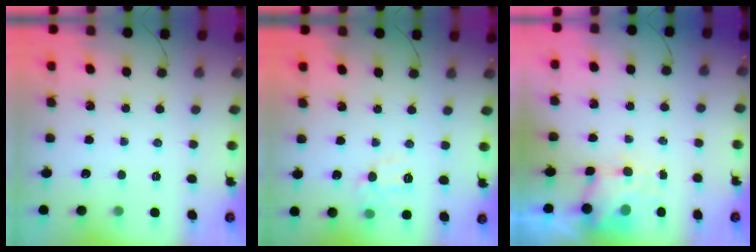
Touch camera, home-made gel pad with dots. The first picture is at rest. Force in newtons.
{"total": 8.0, "press": 7.9, "slide": 1.3}
{"total": 4.4, "press": 4.3, "slide": 1.0}